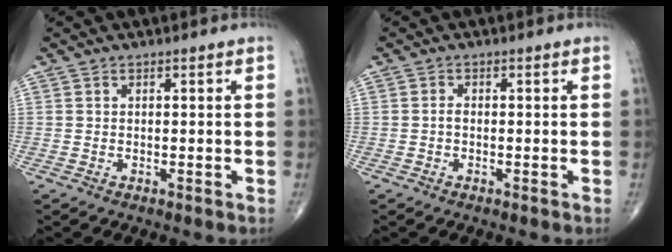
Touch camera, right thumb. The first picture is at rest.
{"total": 0.9, "force": [-0.3, 0.5, 0.6], "torque": [-0.011, 0.001, -0.009]}